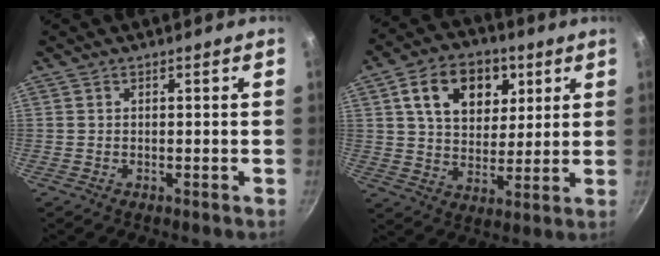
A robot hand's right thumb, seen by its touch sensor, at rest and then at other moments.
{"total": 14.9, "force": [5.5, 10.5, 9.1], "torque": [-0.112, -0.009, 0.084]}